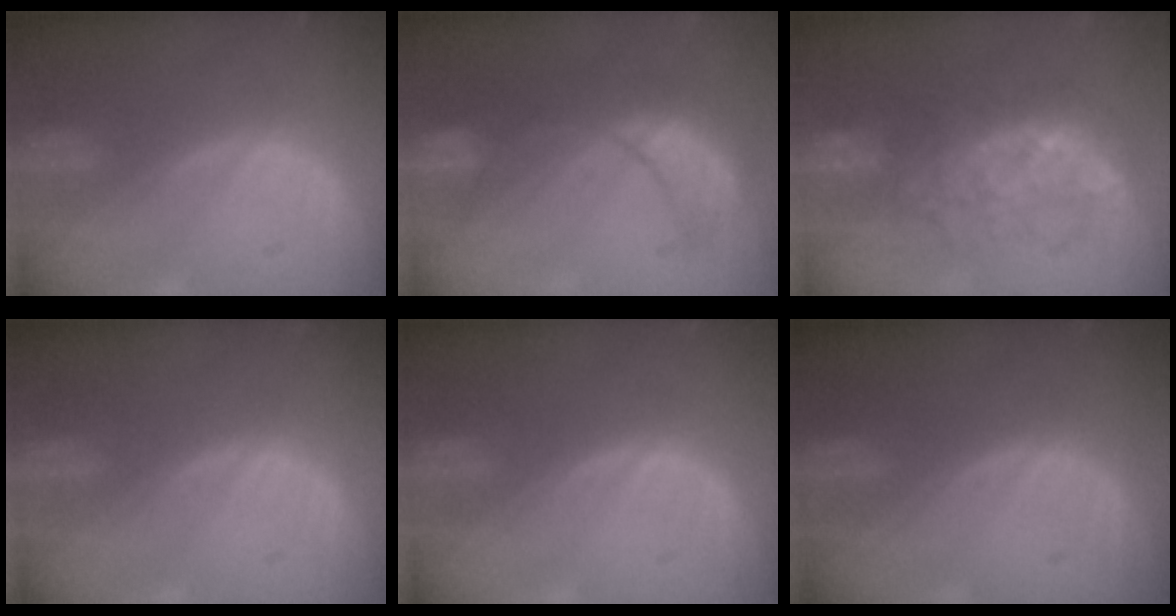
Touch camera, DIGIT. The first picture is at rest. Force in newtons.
{"total": 8.1, "press": 8.1, "slide": 0.9}
{"total": 7.7, "press": 7.5, "slide": 1.6}
{"total": 0.0}
{"total": 0.0}
{"total": 0.0}